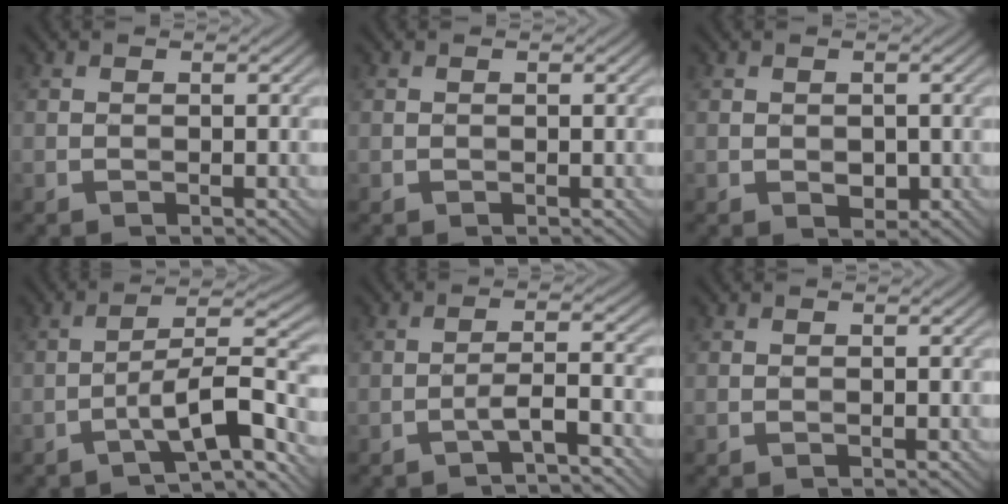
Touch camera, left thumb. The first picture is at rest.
{"total": 0.0}
{"total": 1.5, "force": [-0.2, 1.1, 1.0], "torque": [-0.021, -0.008, -0.001]}
{"total": 9.4, "force": [-5.3, 2.2, 7.5], "torque": [-0.113, 0.018, -0.096]}
{"total": 3.8, "force": [-2.4, 0.4, 2.9], "torque": [-0.053, 0.014, -0.054]}
{"total": 0.0}